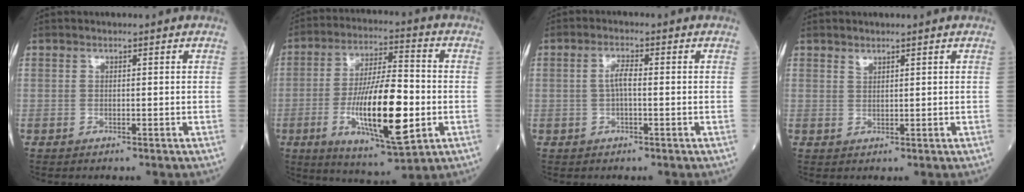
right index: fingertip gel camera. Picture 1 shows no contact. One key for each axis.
{"total": 16.4, "fx": -3.6, "fy": 3.6, "fz": 15.6, "tx": -0.281, "ty": -0.010, "tz": -0.057}
{"total": 2.6, "fx": -0.2, "fy": 0.7, "fz": 2.5, "tx": -0.048, "ty": 0.006, "tz": -0.004}
{"total": 0.8, "fx": 0.7, "fy": 0.3, "fz": 0.2, "tx": -0.005, "ty": -0.003, "tz": 0.014}